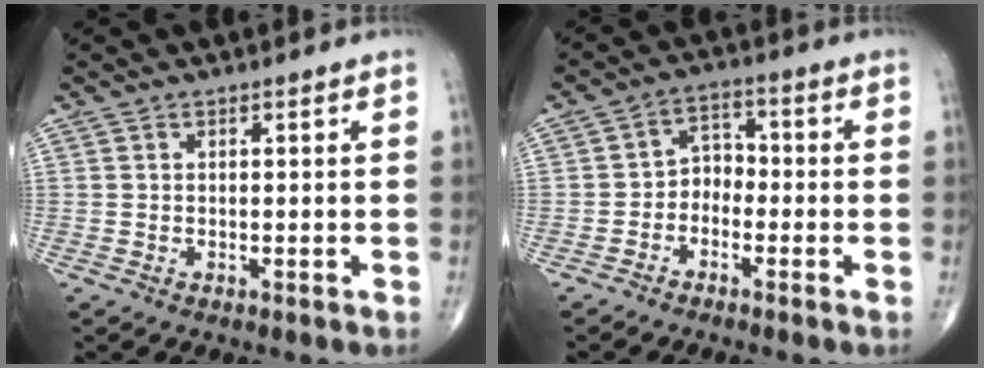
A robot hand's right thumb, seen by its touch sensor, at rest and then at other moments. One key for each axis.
{"total": 4.5, "fx": -1.9, "fy": 3.4, "fz": 2.2, "tx": -0.015, "ty": 0.029, "tz": -0.047}